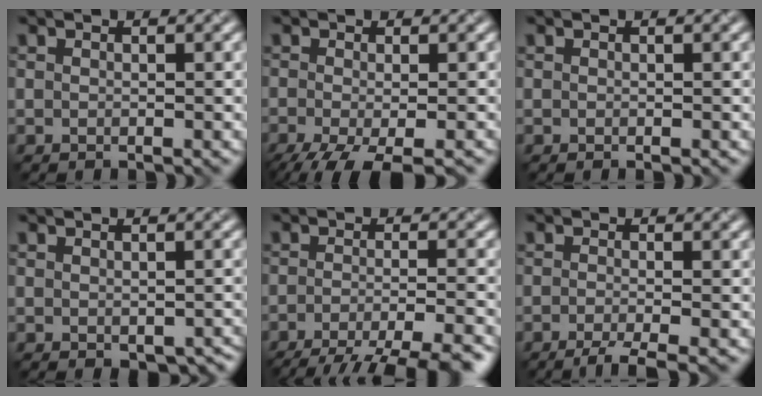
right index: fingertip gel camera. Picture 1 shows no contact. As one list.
[{"total": 6.5, "force": [-3.9, 1.9, 4.8], "torque": [-0.089, -0.018, -0.067]}, {"total": 0.0}, {"total": 2.4, "force": [-1.0, 1.3, 1.8], "torque": [-0.024, -0.017, -0.001]}, {"total": 10.0, "force": [-7.6, 2.3, 6.0], "torque": [-0.075, -0.016, -0.101]}, {"total": 2.9, "force": [-1.8, 0.5, 2.2], "torque": [-0.033, -0.004, -0.041]}]